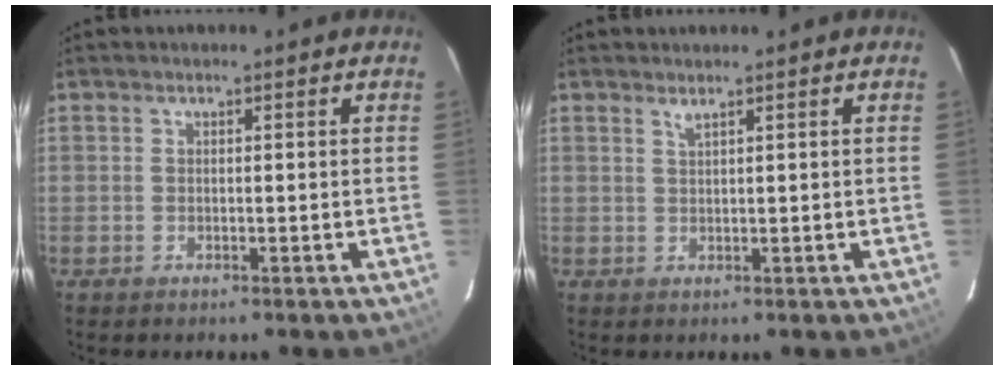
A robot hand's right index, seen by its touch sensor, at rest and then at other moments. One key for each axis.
{"total": 0.9, "fx": 0.8, "fy": -0.1, "fz": 0.5, "tx": -0.006, "ty": -0.001, "tz": 0.013}